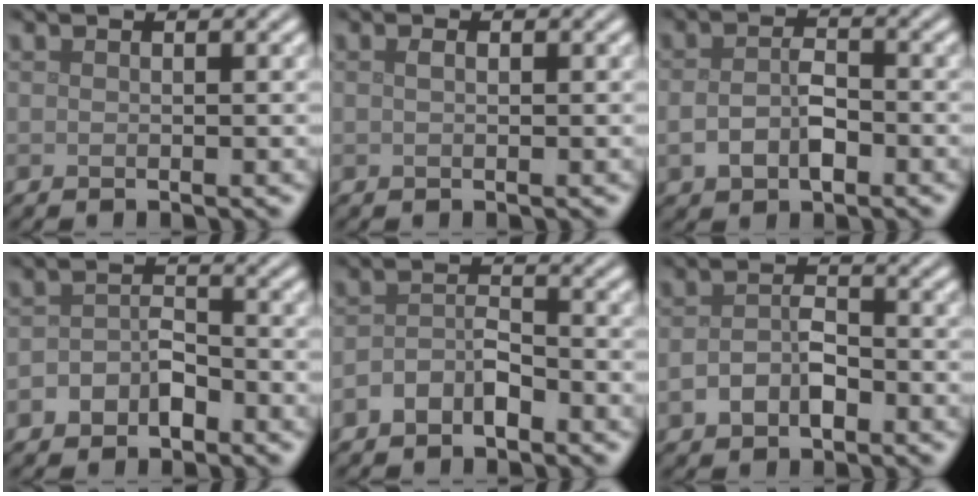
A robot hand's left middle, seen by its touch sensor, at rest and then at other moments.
{"total": 0.6, "force": [0.1, 0.3, 0.5], "torque": [-0.013, 0.002, 0.002]}
{"total": 3.0, "force": [-0.8, 1.7, 2.3], "torque": [-0.049, -0.002, -0.015]}
{"total": 2.9, "force": [-1.6, 1.8, 1.6], "torque": [-0.027, 0.007, -0.030]}
{"total": 2.7, "force": [-1.6, 1.4, 1.6], "torque": [-0.029, 0.010, -0.034]}
{"total": 3.0, "force": [-1.1, 1.8, 2.1], "torque": [-0.044, 0.002, -0.020]}